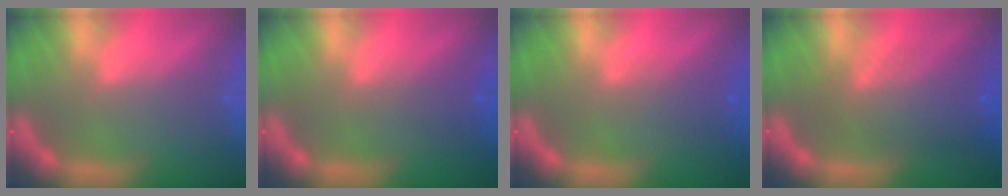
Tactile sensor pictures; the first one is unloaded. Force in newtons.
{"total": 2.0}
{"total": 1.9}
{"total": 6.1}